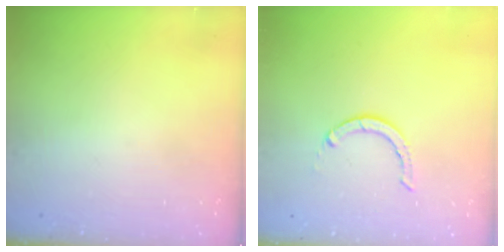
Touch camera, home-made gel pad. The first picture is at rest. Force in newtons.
{"total": 2.9, "press": 2.9, "slide": 0.1}